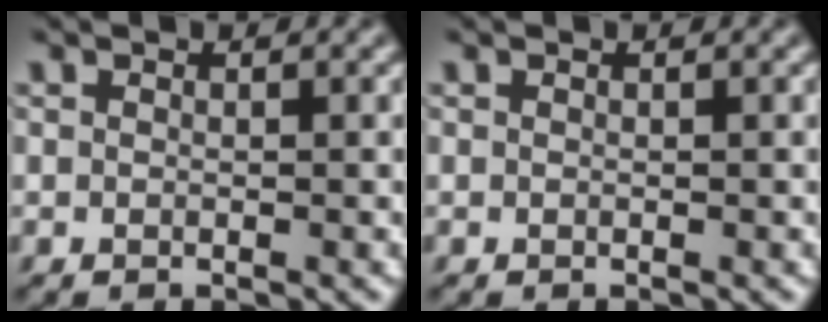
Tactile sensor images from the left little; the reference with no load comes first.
{"total": 0.0}